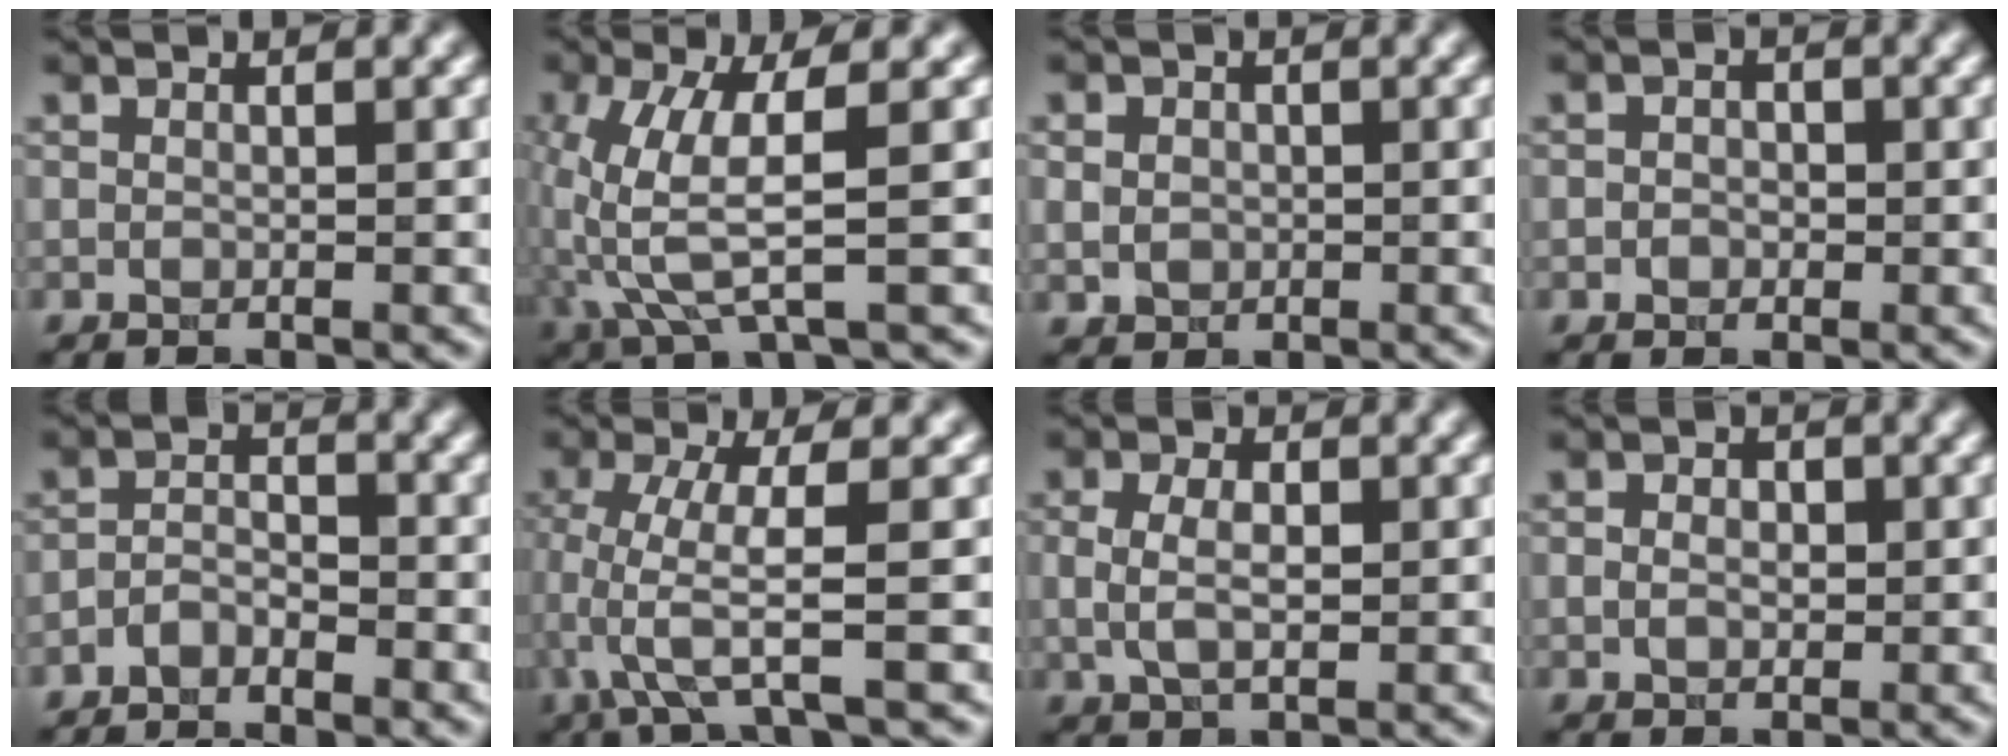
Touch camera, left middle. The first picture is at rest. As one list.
[{"total": 5.9, "force": [-0.4, 1.5, 5.6], "torque": [-0.140, -0.004, -0.003]}, {"total": 2.3, "force": [0.1, 2.0, 1.0], "torque": [-0.014, 0.002, 0.001]}, {"total": 1.4, "force": [-0.2, 1.1, 0.7], "torque": [-0.010, -0.002, -0.007]}, {"total": 2.3, "force": [-1.9, 0.8, 0.9], "torque": [-0.019, 0.004, -0.043]}, {"total": 5.2, "force": [-0.8, 1.0, 5.0], "torque": [-0.106, -0.005, -0.019]}, {"total": 3.7, "force": [0.2, 2.3, 2.9], "torque": [-0.067, 0.001, 0.007]}, {"total": 2.9, "force": [0.3, 2.3, 1.8], "torque": [-0.017, 0.009, -0.013]}]